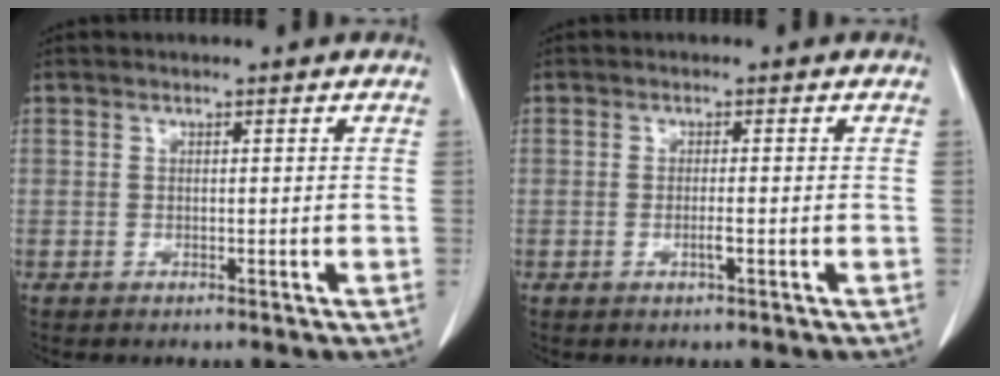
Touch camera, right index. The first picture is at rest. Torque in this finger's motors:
{"motor_torque": [-0.08, 0.07, -0.01, 0.00]}